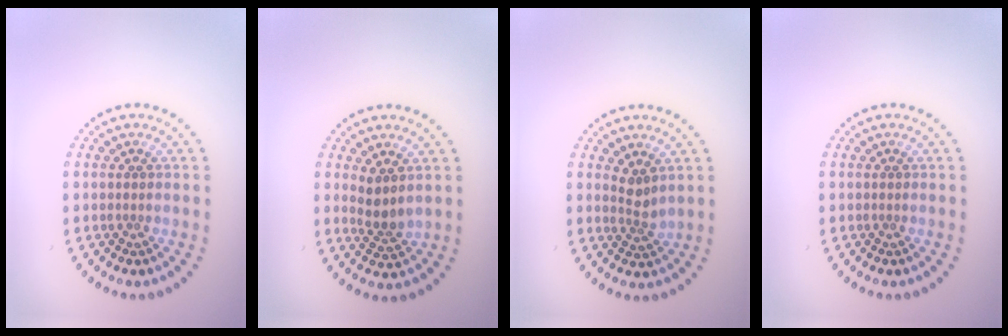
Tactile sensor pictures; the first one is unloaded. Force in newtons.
{"total": 2.3, "press": 1.9, "slide": 1.4}
{"total": 1.8, "press": 1.3, "slide": 1.3}
{"total": 0.0}